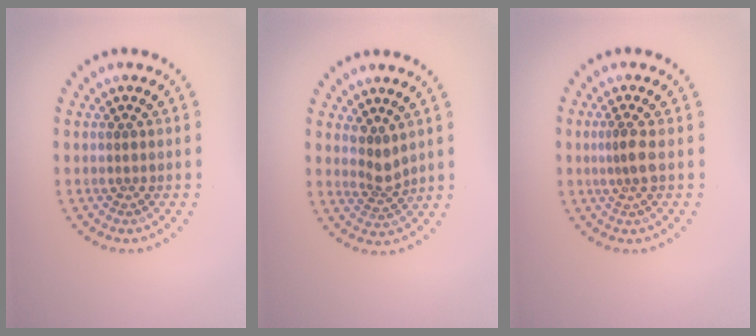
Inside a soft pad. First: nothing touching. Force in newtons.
{"total": 1.9, "press": 1.4, "slide": 1.4}
{"total": 1.8, "press": 1.3, "slide": 1.3}